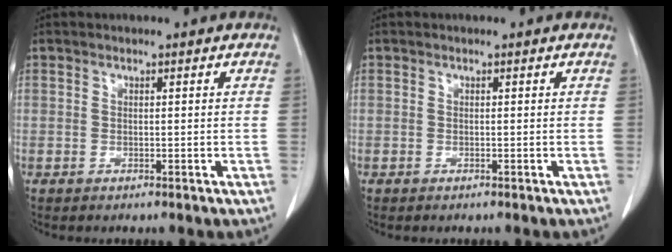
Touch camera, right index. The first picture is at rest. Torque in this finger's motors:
{"motor_torque": [-0.01, 0.02, -0.01, 0.00]}